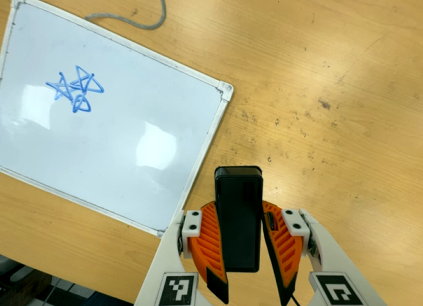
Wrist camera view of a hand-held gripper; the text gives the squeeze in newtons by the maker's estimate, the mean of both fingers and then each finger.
{"total": 10.2, "left": 8.0, "right": 12.3}